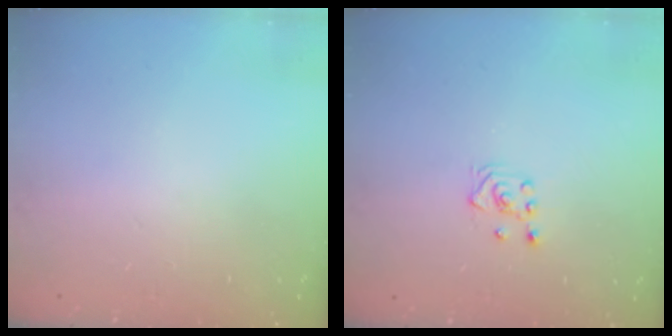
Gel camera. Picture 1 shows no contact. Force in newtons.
{"total": 3.0, "press": 2.9, "slide": 0.9}